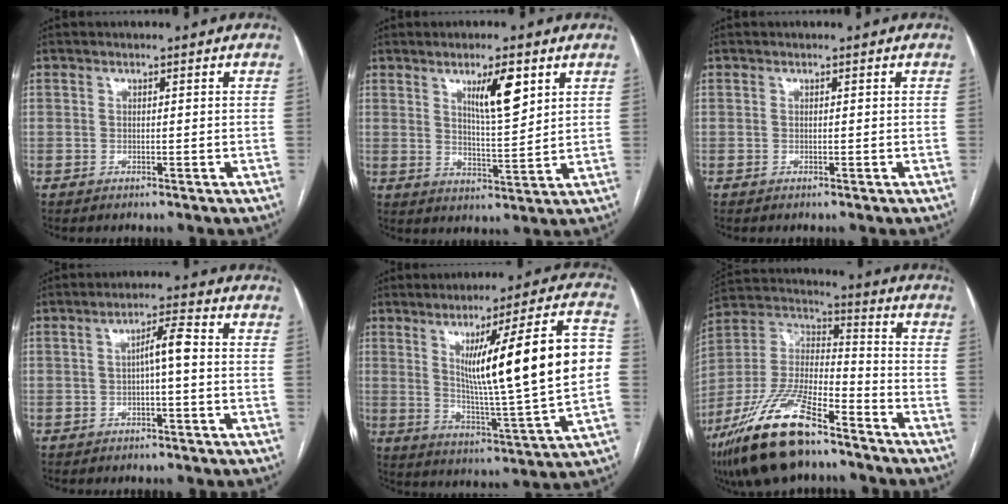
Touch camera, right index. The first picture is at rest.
{"total": 7.4, "force": [3.7, 1.3, 6.3], "torque": [-0.107, -0.006, 0.065]}
{"total": 0.0}
{"total": 3.9, "force": [-0.2, 0.4, 3.8], "torque": [-0.061, 0.013, -0.002]}
{"total": 20.5, "force": [2.9, 0.1, 20.2], "torque": [-0.298, 0.003, 0.038]}
{"total": 19.6, "force": [-13.6, 5.8, 12.9], "torque": [-0.289, -0.008, -0.252]}